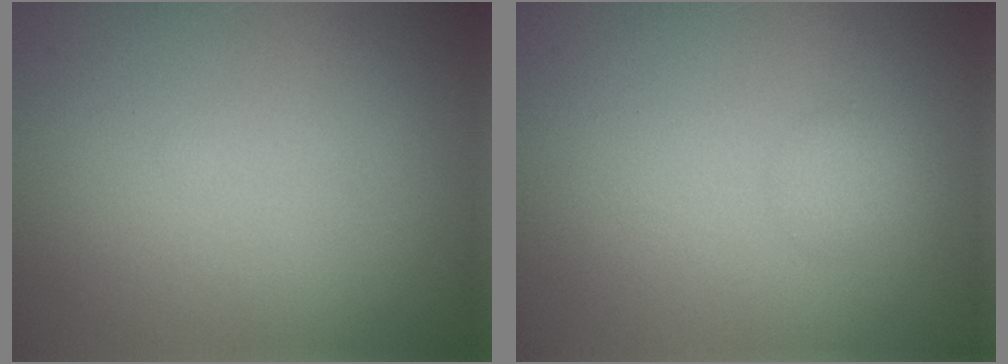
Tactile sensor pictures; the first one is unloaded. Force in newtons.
{"total": 1.3, "press": 1.3, "slide": 0.0}